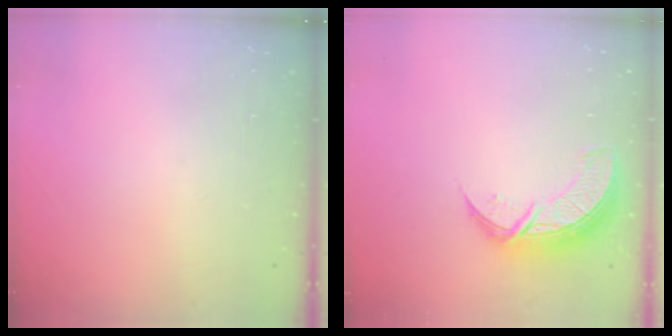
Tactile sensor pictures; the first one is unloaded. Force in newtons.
{"total": 10.3, "press": 10.3, "slide": 0.7}